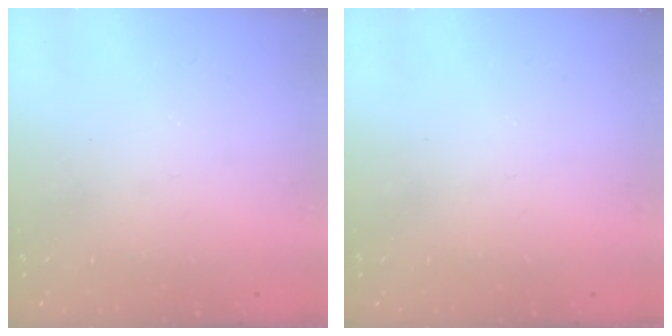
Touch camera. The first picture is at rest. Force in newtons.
{"total": 0.0}